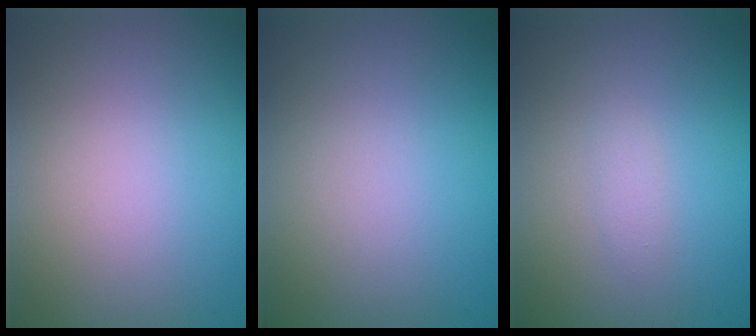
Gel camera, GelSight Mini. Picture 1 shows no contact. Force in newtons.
{"total": 0.0}
{"total": 0.8, "press": 0.8, "slide": 0.0}